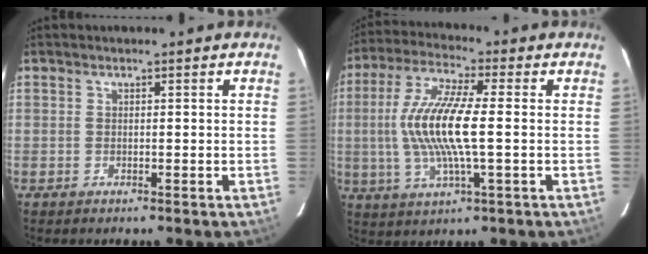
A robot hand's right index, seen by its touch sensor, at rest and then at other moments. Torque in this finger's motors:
{"motor_torque": [1.90, -0.08, 1.06, 0.21]}